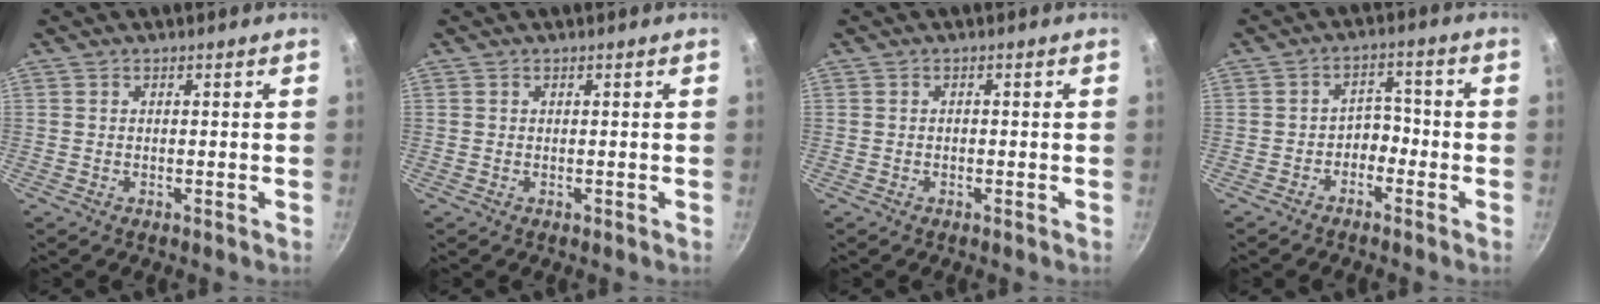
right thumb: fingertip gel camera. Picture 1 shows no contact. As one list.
[{"total": 0.0}, {"total": 0.6, "force": [-0.3, 0.5, 0.3], "torque": [-0.006, 0.003, -0.004]}, {"total": 4.0, "force": [-2.1, 2.8, 1.9], "torque": [0.003, 0.033, -0.038]}]